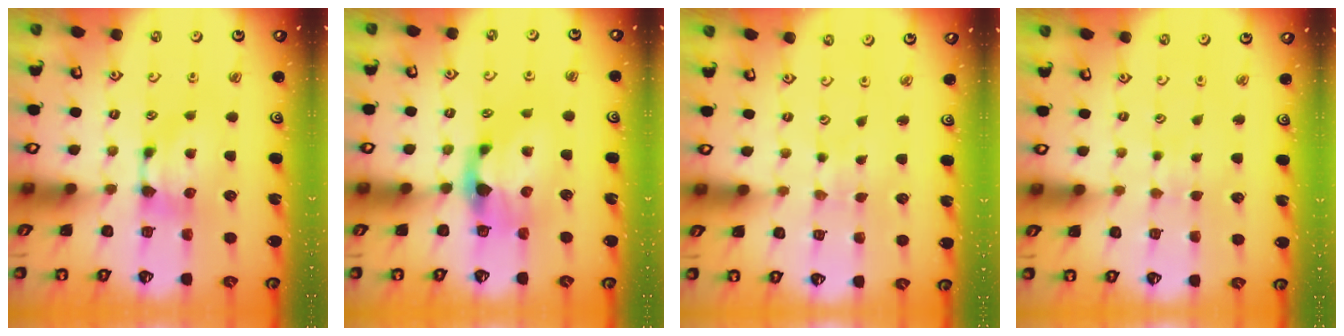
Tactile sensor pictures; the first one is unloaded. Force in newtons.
{"total": 3.0, "press": 2.6, "slide": 1.3}
{"total": 4.3, "press": 4.3, "slide": 0.1}
{"total": 3.3, "press": 3.3, "slide": 0.1}